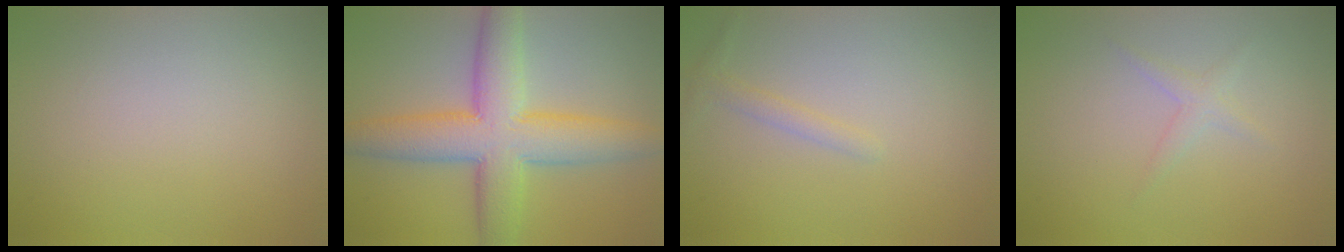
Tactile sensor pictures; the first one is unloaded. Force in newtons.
{"total": 8.9, "press": 8.9, "slide": 0.2}
{"total": 1.2, "press": 1.2, "slide": 0.0}
{"total": 1.2, "press": 1.2, "slide": 0.1}